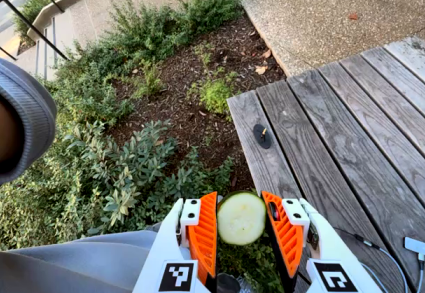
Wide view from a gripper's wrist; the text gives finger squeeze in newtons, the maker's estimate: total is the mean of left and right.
{"total": 12.9, "left": 13.4, "right": 12.4}